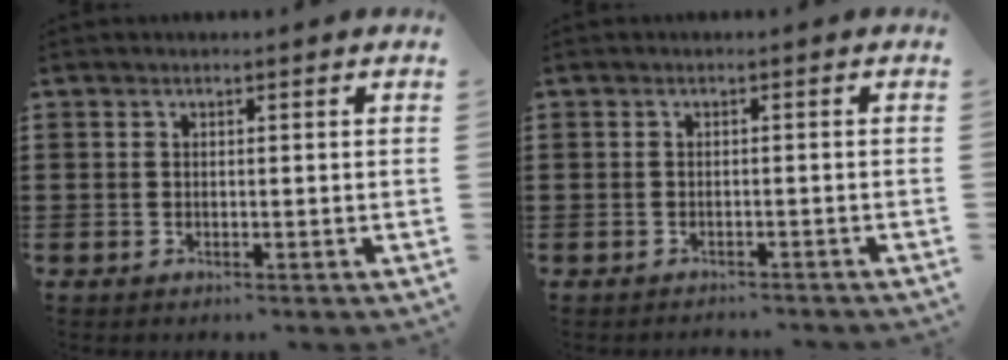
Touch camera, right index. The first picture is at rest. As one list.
[{"total": 1.0, "force": [-1.0, 0.2, -0.2], "torque": [0.000, 0.002, -0.023]}]